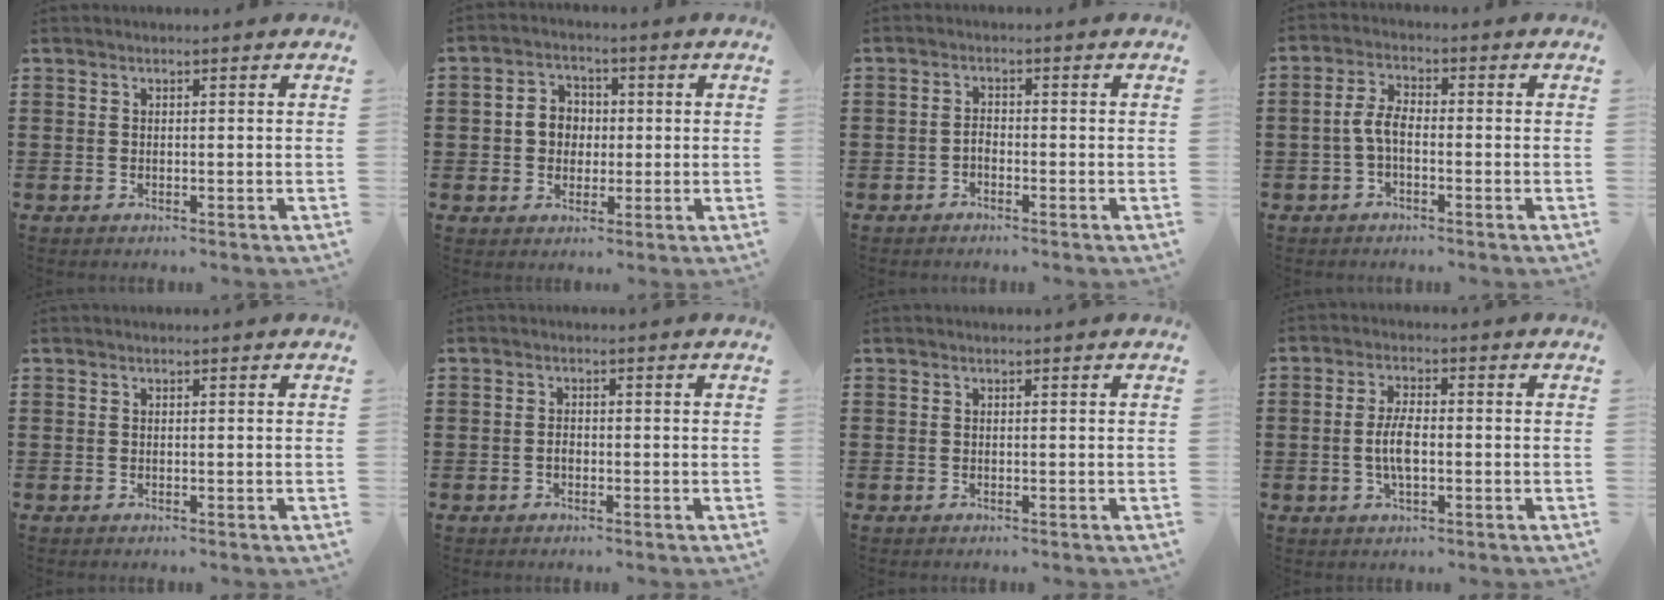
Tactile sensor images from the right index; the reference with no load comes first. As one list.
[{"total": 4.1, "force": [0.0, 3.8, 1.6], "torque": [-0.042, 0.014, -0.003]}, {"total": 1.5, "force": [-0.9, 0.8, 0.8], "torque": [-0.019, -0.001, -0.018]}, {"total": 3.7, "force": [-0.9, 1.1, 3.4], "torque": [-0.084, -0.004, -0.025]}, {"total": 0.0}, {"total": 1.2, "force": [-0.4, 0.7, 0.9], "torque": [-0.020, -0.001, -0.007]}, {"total": 0.0}, {"total": 5.0, "force": [-0.7, 1.7, 4.7], "torque": [-0.100, -0.002, -0.017]}]